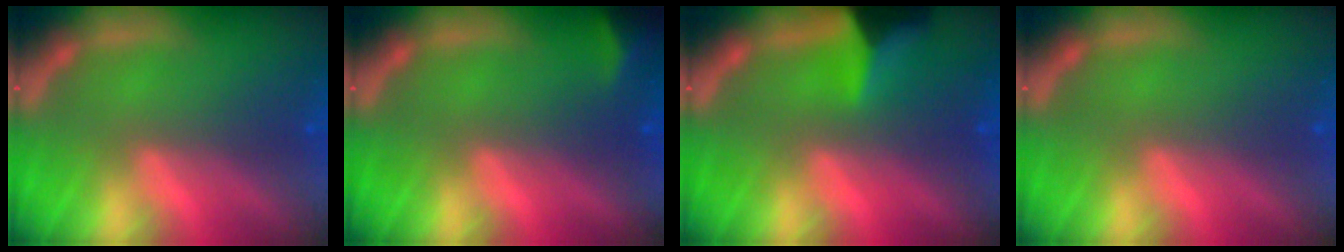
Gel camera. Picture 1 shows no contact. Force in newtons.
{"total": 2.4}
{"total": 5.4}
{"total": 0.0}